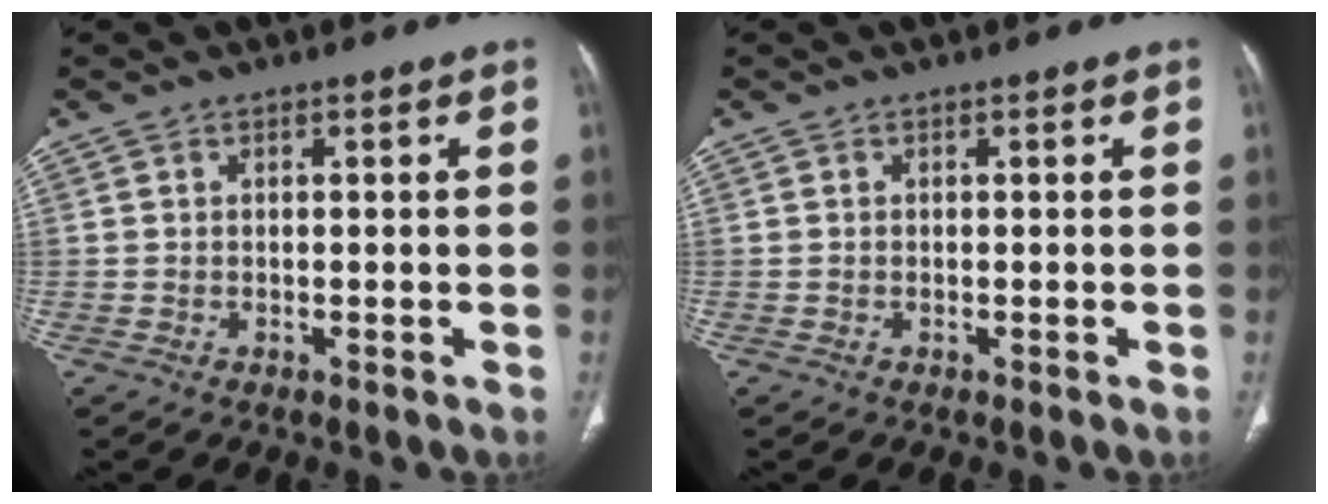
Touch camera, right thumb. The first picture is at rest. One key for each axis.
{"total": 0.0}